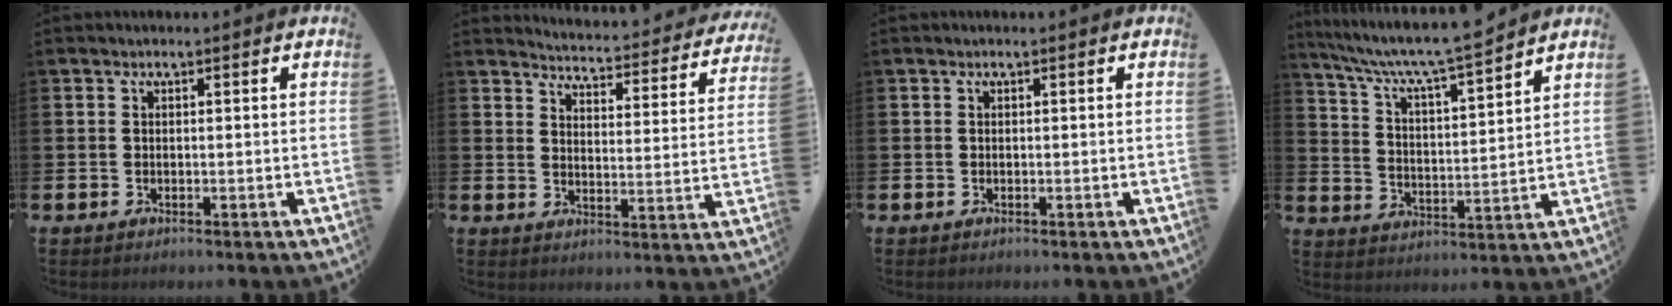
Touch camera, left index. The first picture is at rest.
{"total": 4.0, "force": [4.0, 0.2, 0.3], "torque": [-0.020, -0.039, 0.063]}
{"total": 0.0}
{"total": 7.1, "force": [6.8, -0.2, 2.3], "torque": [-0.075, -0.054, 0.114]}